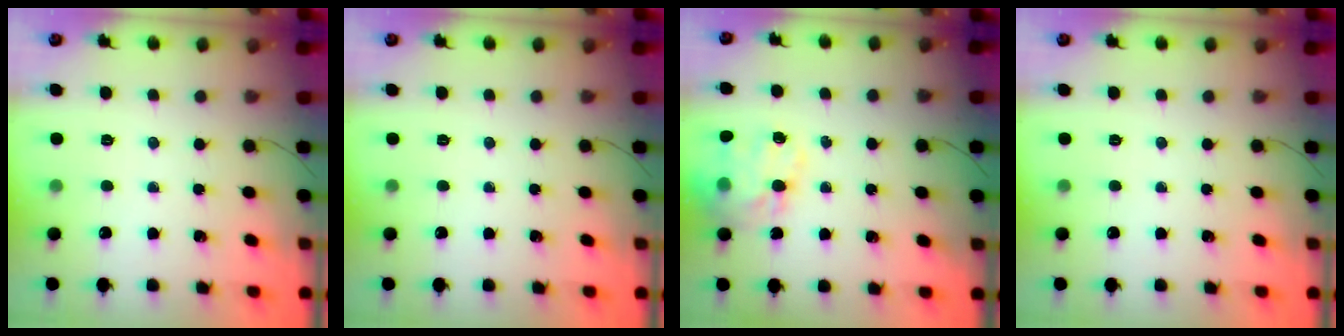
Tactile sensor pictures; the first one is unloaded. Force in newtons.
{"total": 0.0}
{"total": 16.4, "press": 16.0, "slide": 3.5}
{"total": 0.0}